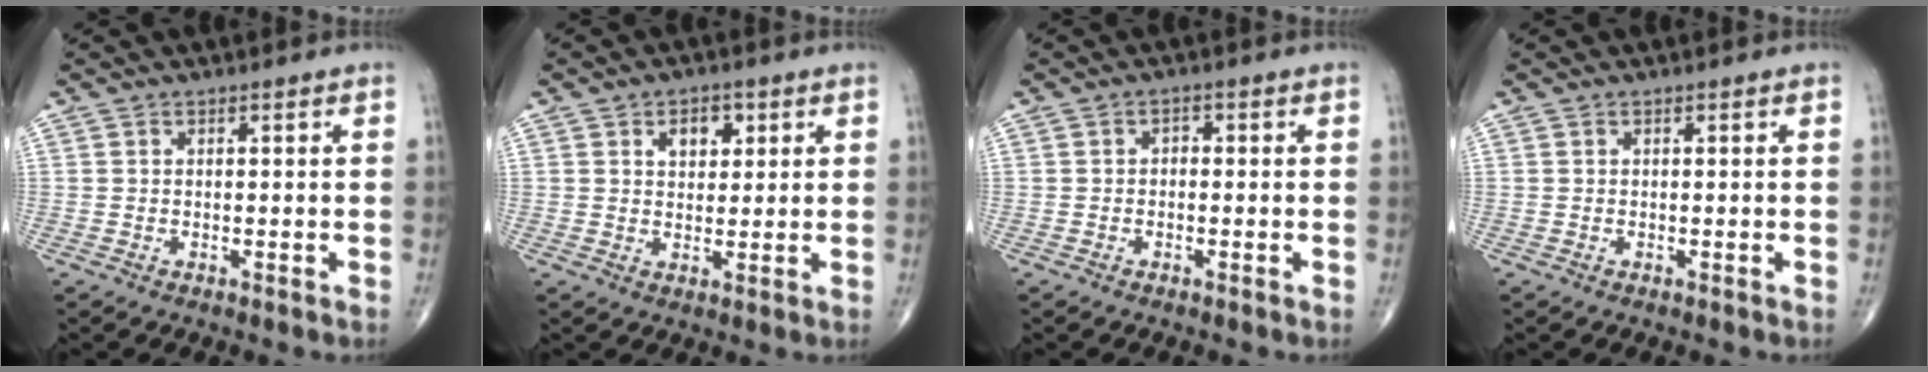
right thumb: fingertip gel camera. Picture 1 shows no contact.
{"total": 4.9, "force": [2.0, 3.2, 3.1], "torque": [-0.023, -0.007, 0.028]}
{"total": 1.2, "force": [-0.2, 0.9, 0.8], "torque": [-0.004, 0.005, -0.008]}
{"total": 0.0}